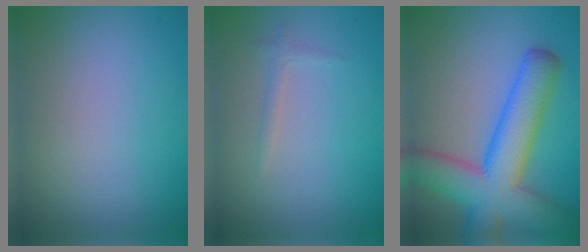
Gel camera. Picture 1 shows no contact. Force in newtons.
{"total": 0.8, "press": 0.8, "slide": 0.1}
{"total": 9.9, "press": 9.9, "slide": 0.4}